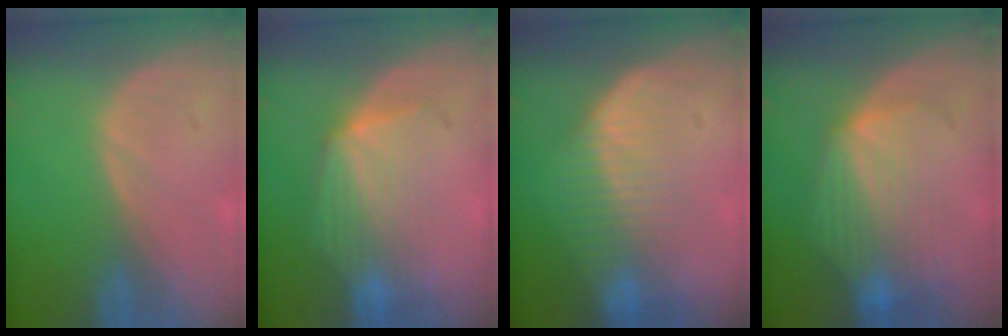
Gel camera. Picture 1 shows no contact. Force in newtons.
{"total": 7.2, "press": 6.7, "slide": 2.6}
{"total": 7.2, "press": 6.7, "slide": 2.7}
{"total": 8.4, "press": 7.9, "slide": 2.8}